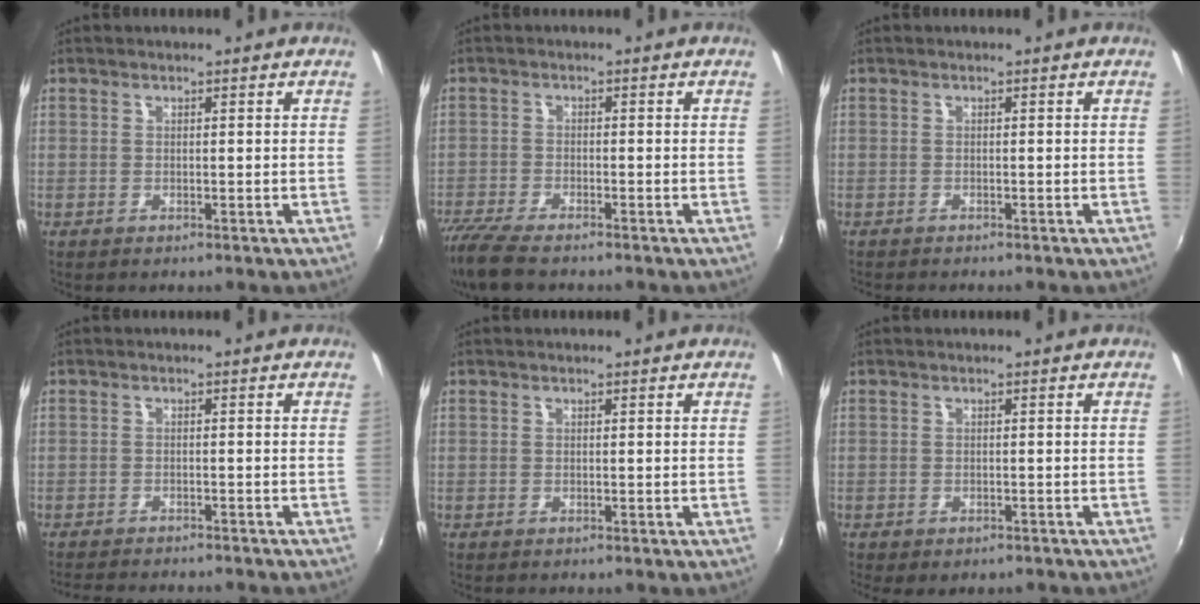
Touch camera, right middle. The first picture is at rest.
{"total": 8.7, "force": [-7.3, 1.6, 4.5], "torque": [-0.121, -0.036, -0.136]}
{"total": 1.1, "force": [-1.1, 0.2, 0.2], "torque": [-0.006, -0.008, -0.019]}
{"total": 7.9, "force": [-7.2, 0.9, 3.0], "torque": [-0.073, -0.015, -0.110]}
{"total": 0.0}
{"total": 3.5, "force": [-2.6, 1.6, 1.7], "torque": [-0.034, -0.020, -0.032]}